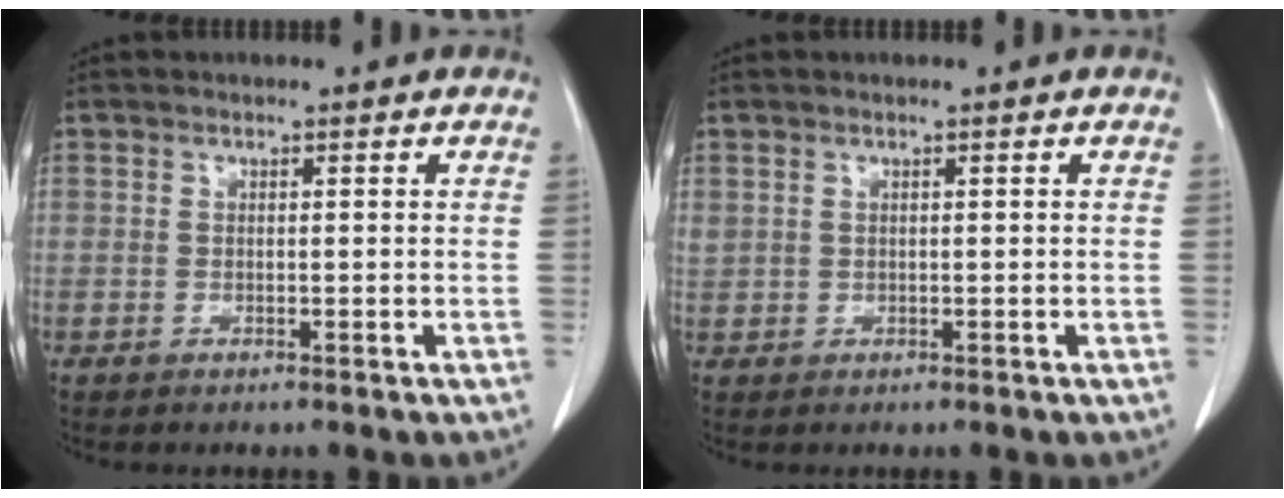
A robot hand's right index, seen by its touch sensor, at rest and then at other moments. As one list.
[{"total": 1.2, "force": [0.6, 0.9, 0.4], "torque": [-0.014, 0.012, 0.017]}]